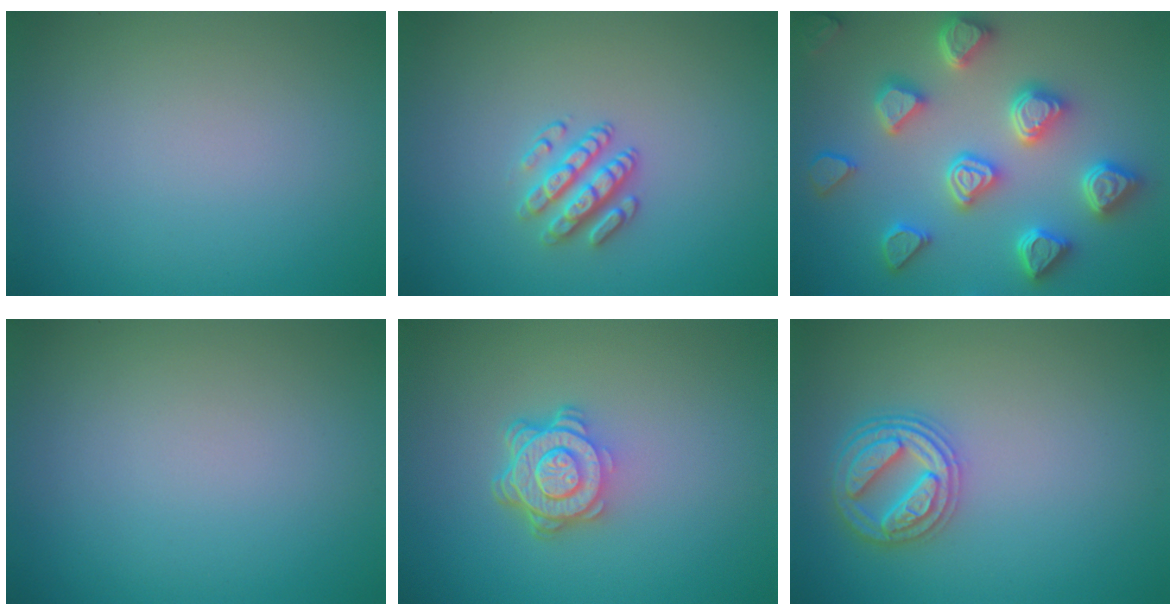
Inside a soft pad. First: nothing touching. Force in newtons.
{"total": 2.7, "press": 2.5, "slide": 1.2}
{"total": 6.5, "press": 6.0, "slide": 2.4}
{"total": 0.0}
{"total": 4.9, "press": 3.5, "slide": 3.5}
{"total": 3.9, "press": 3.7, "slide": 1.3}